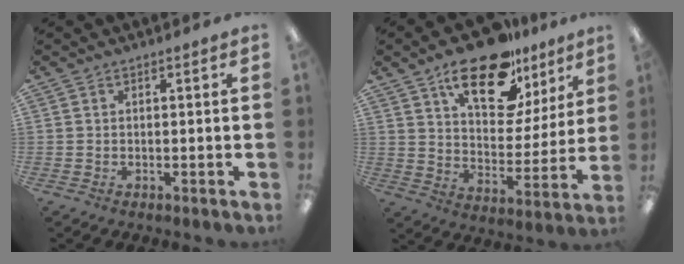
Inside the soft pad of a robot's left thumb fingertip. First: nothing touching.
{"total": 19.4, "force": [13.0, 8.8, 11.3], "torque": [-0.175, -0.067, 0.221]}